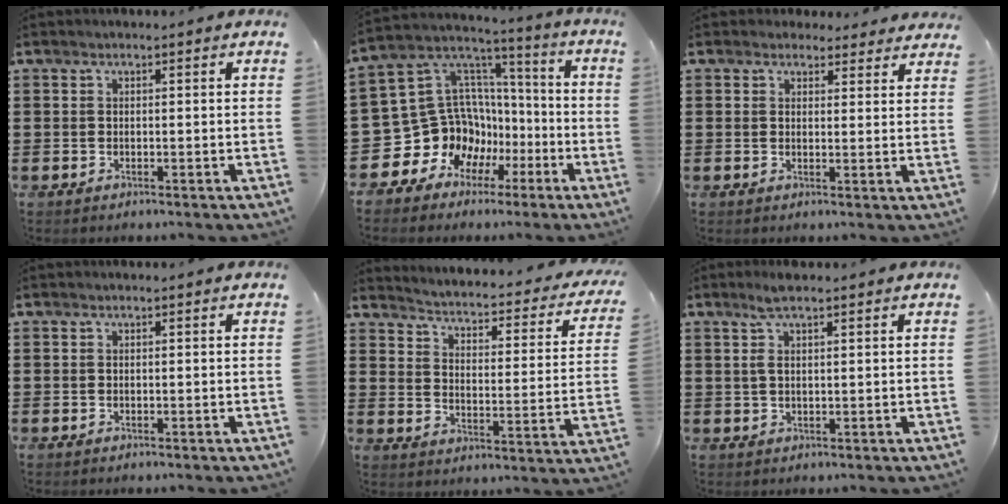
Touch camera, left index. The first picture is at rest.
{"total": 12.8, "force": [-4.0, 11.7, 3.2], "torque": [-0.111, -0.022, -0.049]}
{"total": 2.8, "force": [2.5, 1.2, 0.4], "torque": [-0.008, -0.006, 0.046]}
{"total": 0.0}
{"total": 2.1, "force": [1.8, -0.2, 1.0], "torque": [-0.037, -0.028, 0.018]}
{"total": 3.3, "force": [1.6, 0.7, 2.8], "torque": [-0.057, 0.005, 0.027]}